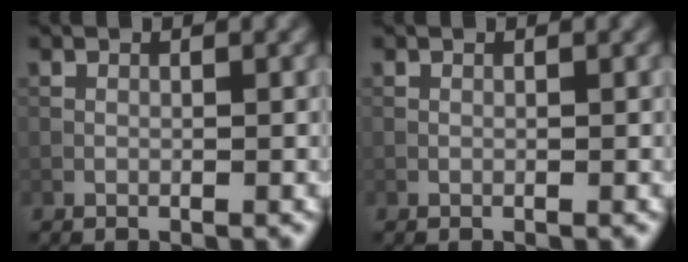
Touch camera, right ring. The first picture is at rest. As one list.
[{"total": 0.0}]